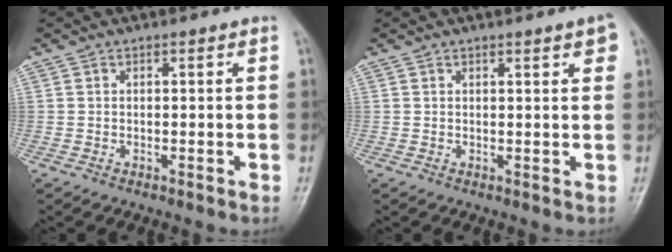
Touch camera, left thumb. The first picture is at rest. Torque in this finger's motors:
{"motor_torque": [-0.20, 0.11, -0.24, 0.09, 0.06]}